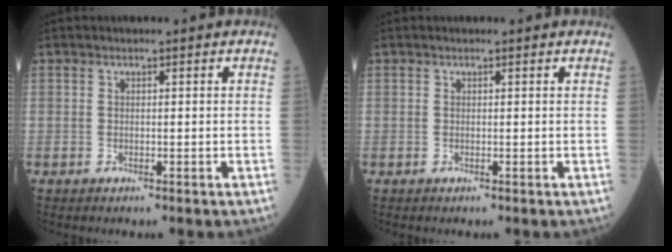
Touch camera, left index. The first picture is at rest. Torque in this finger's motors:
{"motor_torque": [-0.40, 0.43, -0.12, -0.01]}